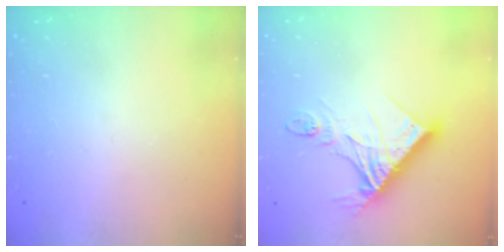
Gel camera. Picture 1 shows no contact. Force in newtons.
{"total": 16.2, "press": 16.1, "slide": 1.6}